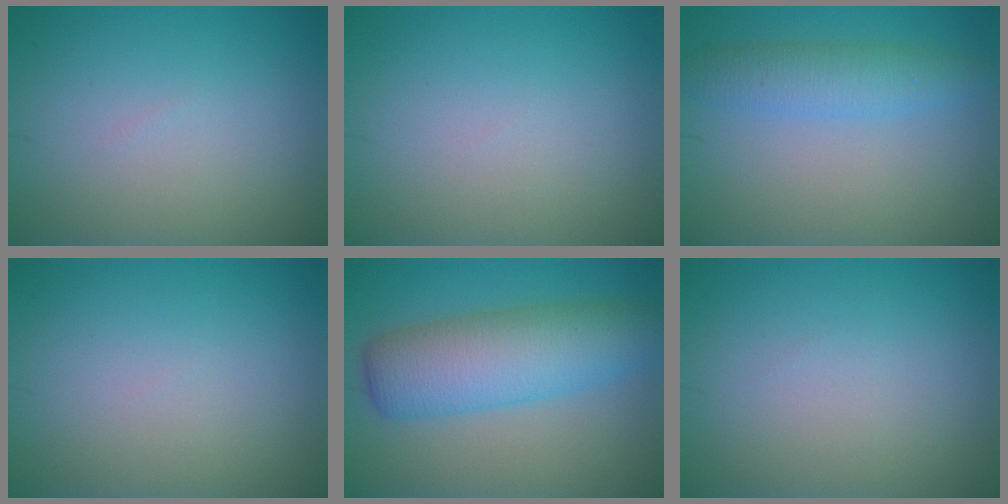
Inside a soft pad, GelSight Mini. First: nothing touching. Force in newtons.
{"total": 0.0}
{"total": 3.5, "press": 3.5, "slide": 0.2}
{"total": 0.0}
{"total": 7.4, "press": 7.4, "slide": 0.3}
{"total": 0.0}